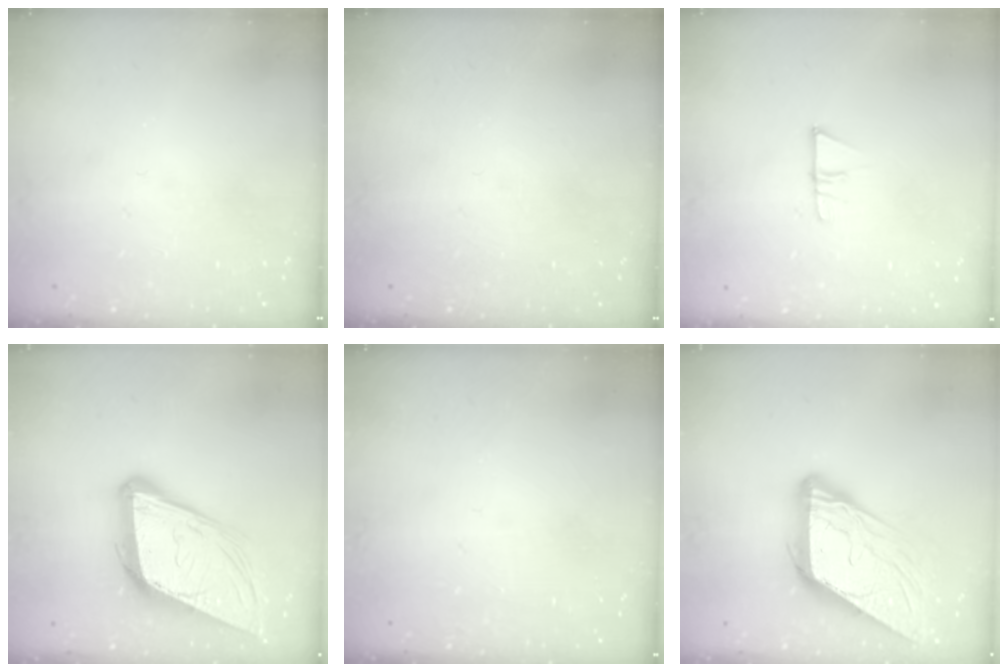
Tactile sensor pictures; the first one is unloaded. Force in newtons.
{"total": 0.0}
{"total": 7.0, "press": 7.0, "slide": 0.5}
{"total": 15.8, "press": 15.2, "slide": 4.2}
{"total": 1.6, "press": 1.6, "slide": 0.1}
{"total": 13.1, "press": 13.1, "slide": 1.3}